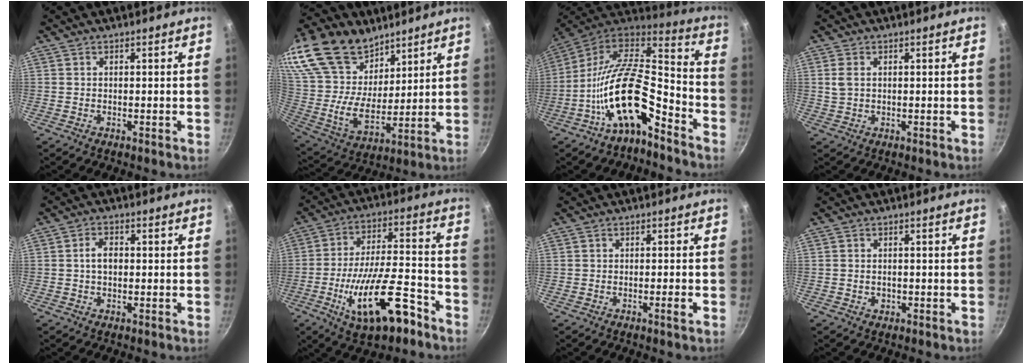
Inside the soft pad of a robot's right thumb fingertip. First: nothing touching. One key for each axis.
{"total": 27.5, "fx": 17.2, "fy": 16.4, "fz": 13.8, "tx": -0.286, "ty": -0.044, "tz": 0.326}
{"total": 19.2, "fx": -8.8, "fy": 8.0, "fz": 15.1, "tx": -0.260, "ty": 0.070, "tz": -0.172}
{"total": 2.6, "fx": 0.6, "fy": 1.6, "fz": 1.9, "tx": -0.040, "ty": 0.000, "tz": 0.014}
{"total": 3.5, "fx": 0.1, "fy": 2.3, "fz": 2.7, "tx": -0.037, "ty": 0.011, "tz": -0.002}
{"total": 18.5, "fx": -8.9, "fy": 6.9, "fz": 14.6, "tx": -0.231, "ty": 0.046, "tz": -0.143}
{"total": 1.5, "fx": -0.8, "fy": 0.0, "fz": 1.3, "tx": -0.023, "ty": 0.007, "tz": -0.011}
{"total": 1.3, "fx": -0.4, "fy": 1.1, "fz": 0.6, "tx": -0.008, "ty": 0.001, "tz": -0.005}